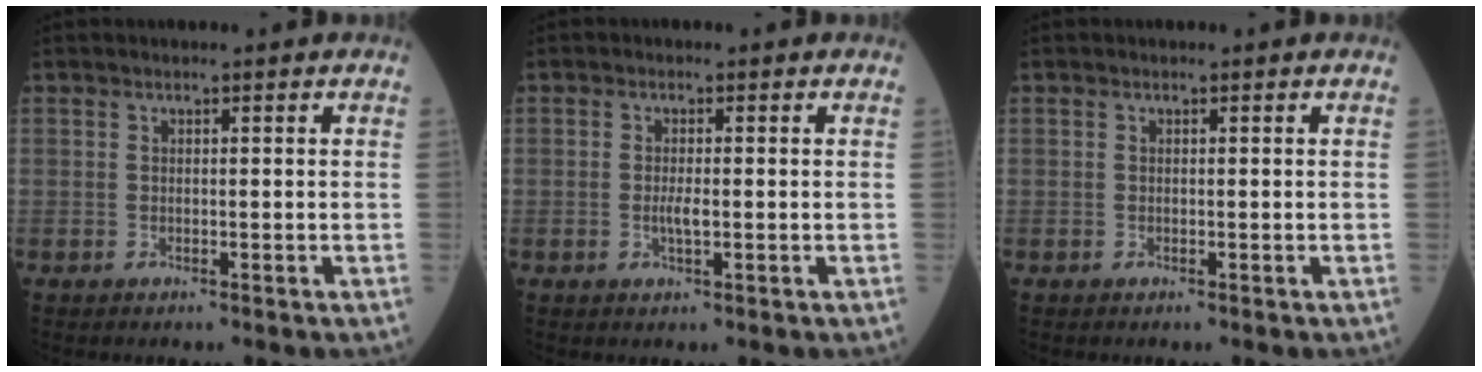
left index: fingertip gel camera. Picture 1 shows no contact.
{"total": 2.0, "force": [-0.5, 0.4, 1.9], "torque": [-0.039, -0.002, -0.008]}
{"total": 0.0}